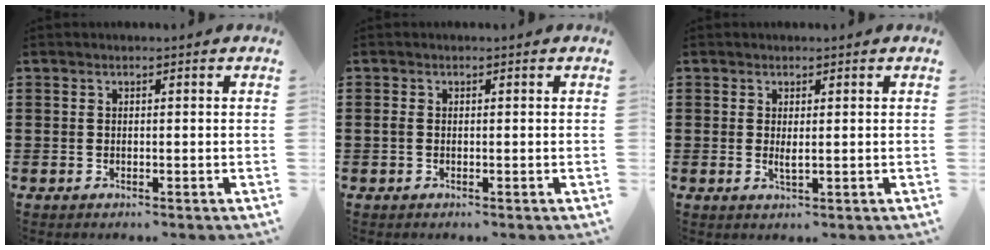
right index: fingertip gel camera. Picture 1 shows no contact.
{"total": 0.7, "force": [-0.2, 0.3, 0.6], "torque": [-0.013, -0.001, -0.004]}
{"total": 1.5, "force": [0.2, 0.3, 1.5], "torque": [-0.028, -0.003, 0.004]}